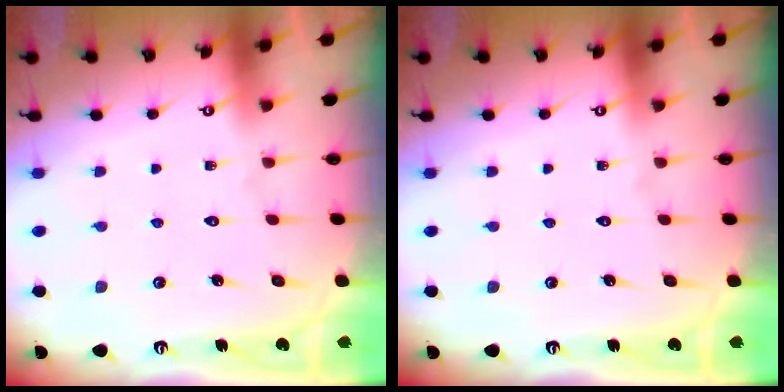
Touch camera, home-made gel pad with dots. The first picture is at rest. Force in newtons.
{"total": 0.0}